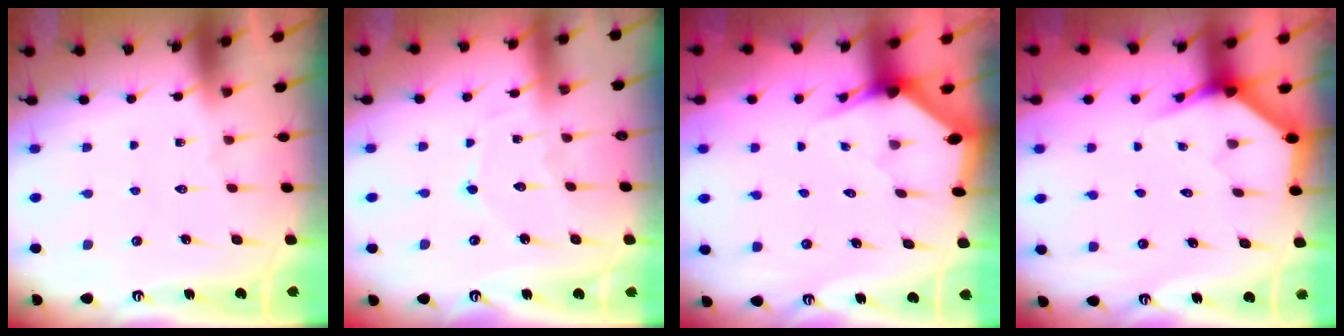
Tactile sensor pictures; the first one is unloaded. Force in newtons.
{"total": 5.9, "press": 5.9, "slide": 0.5}
{"total": 3.0, "press": 3.0, "slide": 0.2}
{"total": 4.0, "press": 4.0, "slide": 0.2}